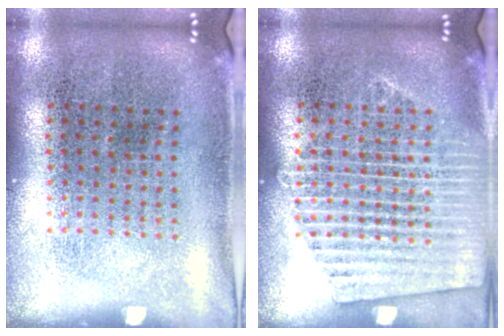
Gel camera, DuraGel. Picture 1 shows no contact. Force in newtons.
{"total": 1.6, "press": 1.6, "slide": 0.3}